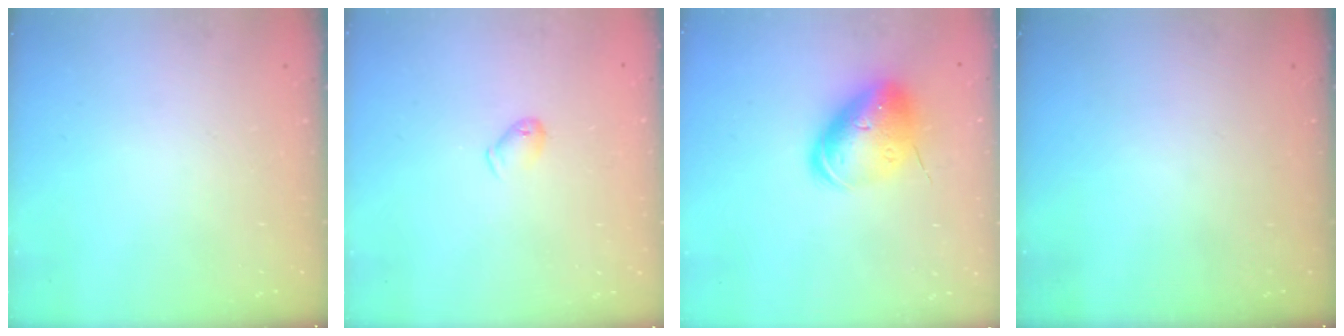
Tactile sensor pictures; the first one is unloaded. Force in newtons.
{"total": 4.8, "press": 4.7, "slide": 0.9}
{"total": 13.9, "press": 13.6, "slide": 2.6}
{"total": 0.0}